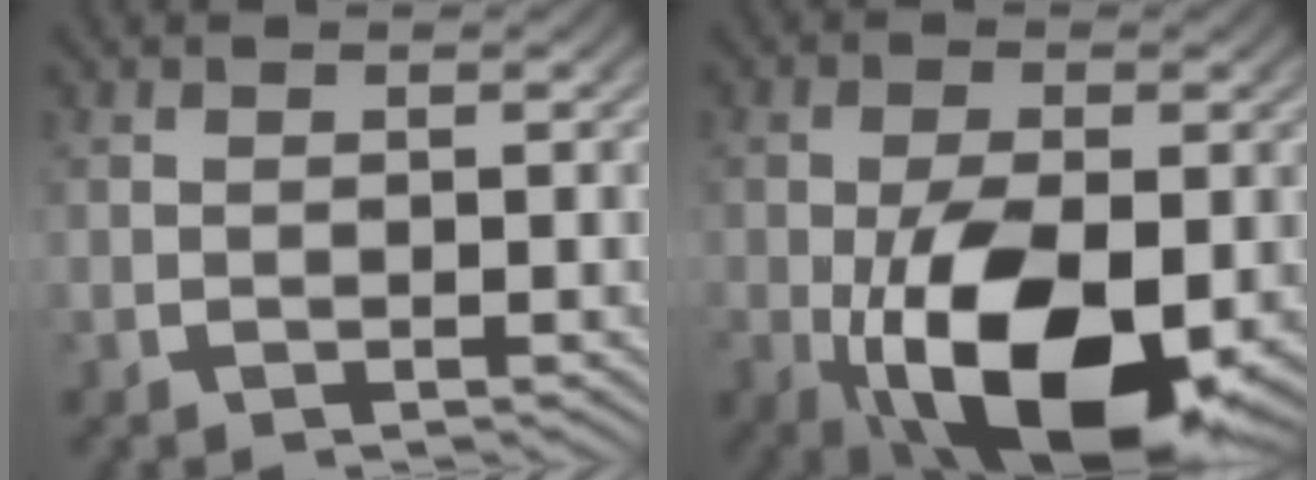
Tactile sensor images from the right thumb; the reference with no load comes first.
{"total": 14.8, "force": [-4.1, 8.4, 11.5], "torque": [-0.217, -0.067, -0.032]}